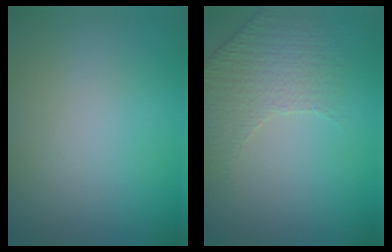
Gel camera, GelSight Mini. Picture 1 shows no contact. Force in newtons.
{"total": 2.2, "press": 2.0, "slide": 1.0}